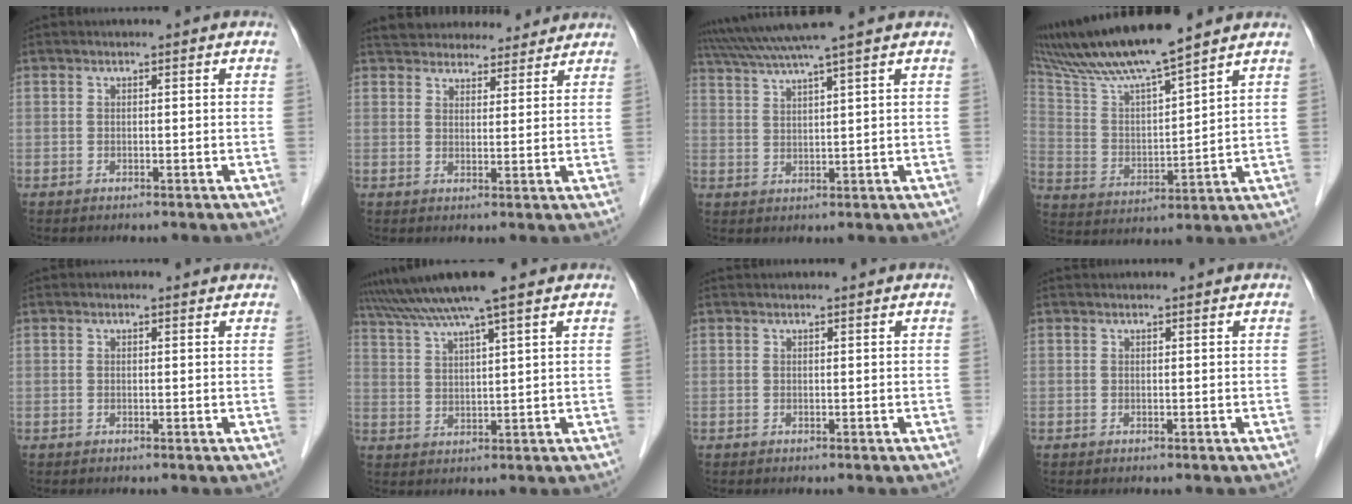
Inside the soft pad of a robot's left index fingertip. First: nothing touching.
{"total": 12.7, "force": [11.7, 3.9, 3.1], "torque": [-0.034, 0.025, 0.165]}
{"total": 8.6, "force": [7.3, -1.9, 4.1], "torque": [-0.075, 0.022, 0.121]}
{"total": 14.7, "force": [12.7, -0.2, 7.5], "torque": [-0.145, 0.010, 0.237]}
{"total": 0.8, "force": [0.8, 0.2, 0.1], "torque": [-0.010, 0.002, 0.006]}
{"total": 9.5, "force": [7.9, -1.4, 5.1], "torque": [-0.097, 0.028, 0.133]}
{"total": 2.6, "force": [2.5, 0.0, 0.7], "torque": [-0.008, 0.021, 0.031]}
{"total": 2.3, "force": [2.3, 0.0, 0.6], "torque": [-0.007, 0.019, 0.027]}